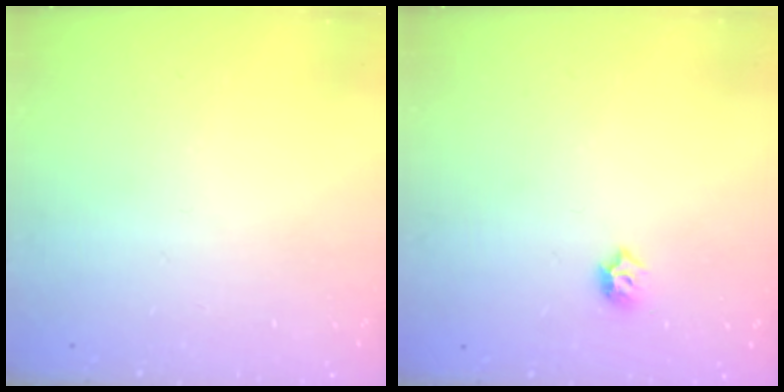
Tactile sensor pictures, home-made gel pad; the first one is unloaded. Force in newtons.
{"total": 4.0, "press": 3.9, "slide": 0.8}